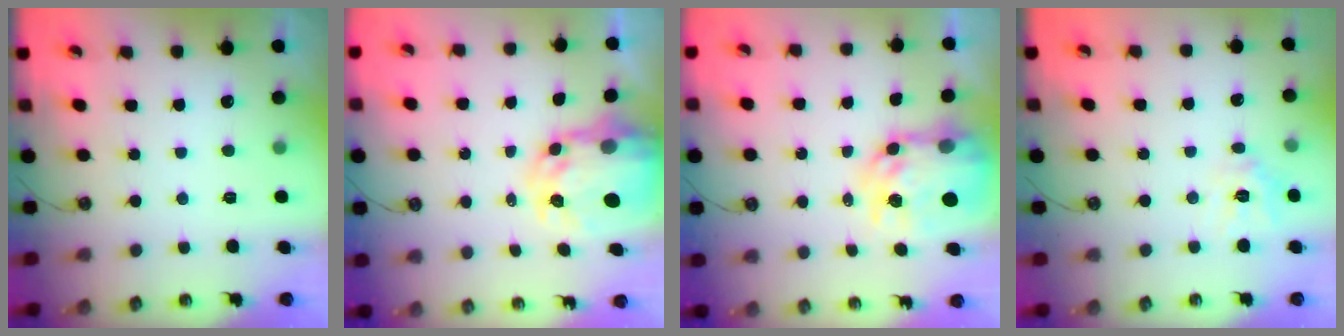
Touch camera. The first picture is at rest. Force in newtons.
{"total": 7.6, "press": 7.6, "slide": 0.7}
{"total": 11.7, "press": 11.7, "slide": 1.0}
{"total": 10.7, "press": 10.7, "slide": 0.8}